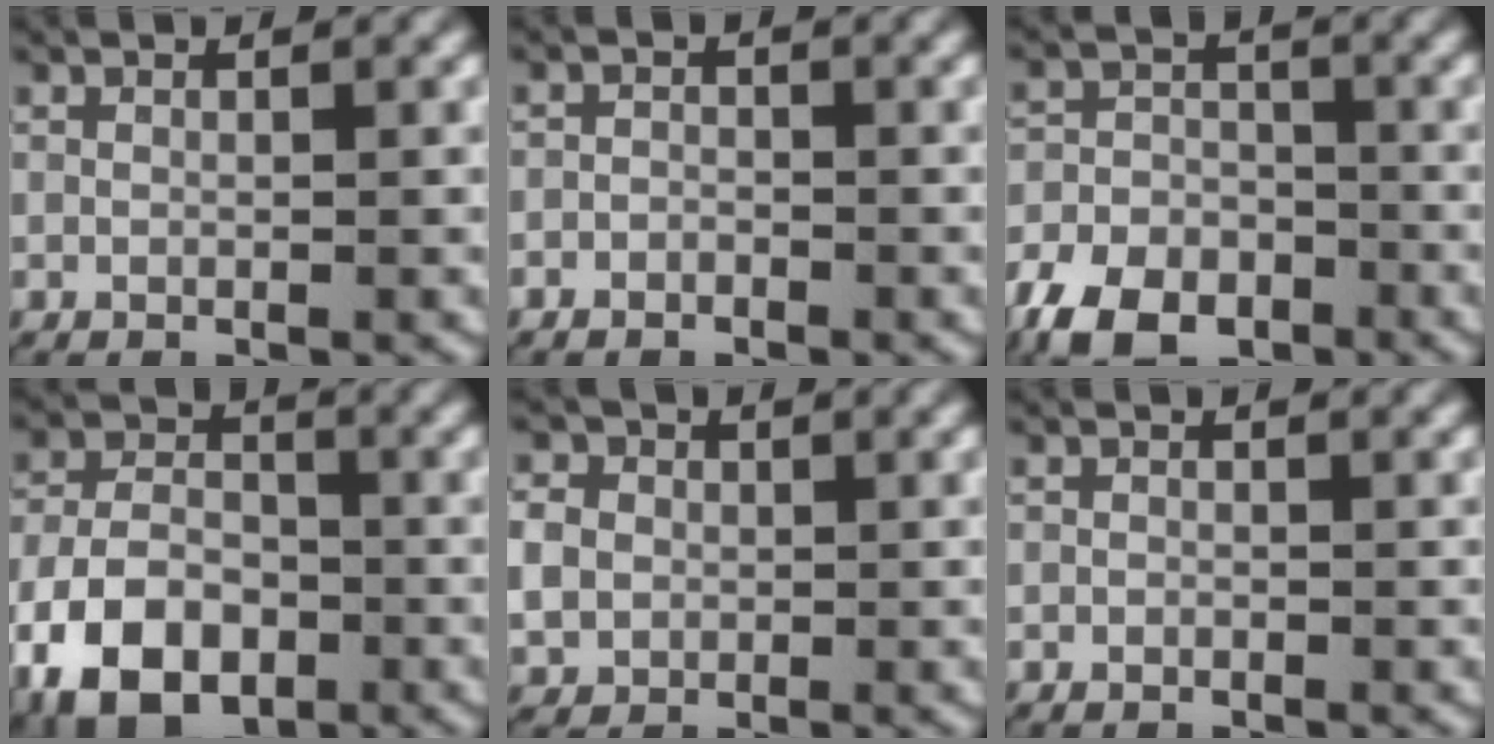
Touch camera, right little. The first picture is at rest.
{"total": 1.5, "force": [-1.0, 1.1, 0.0], "torque": [-0.006, -0.004, -0.020]}
{"total": 7.5, "force": [-4.8, 4.9, 3.1], "torque": [-0.054, -0.012, -0.084]}
{"total": 10.0, "force": [-4.0, 7.2, 5.7], "torque": [-0.125, -0.025, -0.061]}
{"total": 4.1, "force": [0.1, 3.8, 1.6], "torque": [-0.050, -0.003, -0.001]}
{"total": 0.7, "force": [-0.6, 0.4, 0.0], "torque": [-0.004, -0.002, -0.011]}